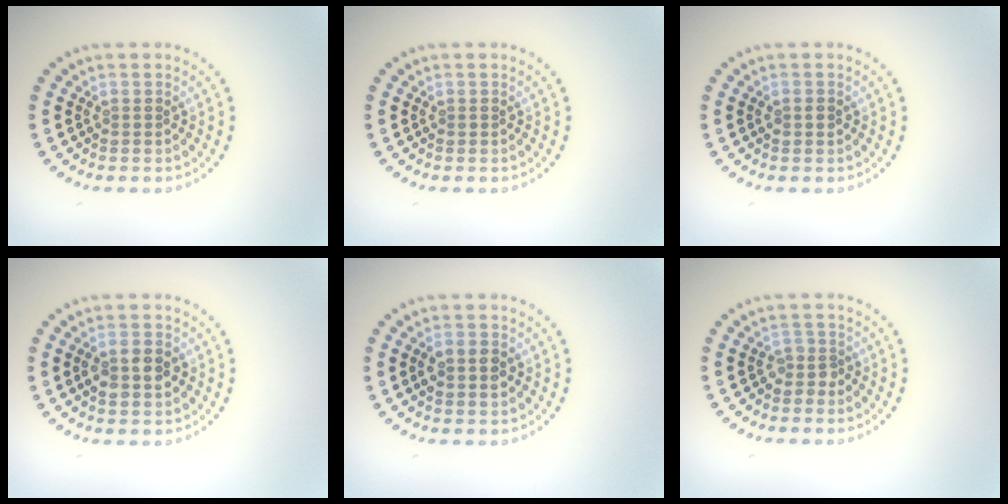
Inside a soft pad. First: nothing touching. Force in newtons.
{"total": 0.0}
{"total": 1.3, "press": 1.2, "slide": 0.3}
{"total": 2.4, "press": 2.4, "slide": 0.2}
{"total": 2.7, "press": 2.7, "slide": 0.0}
{"total": 1.5, "press": 1.1, "slide": 0.9}